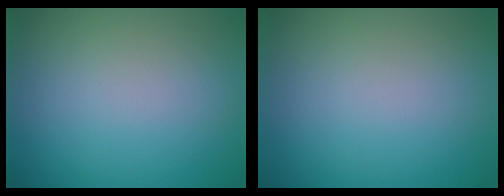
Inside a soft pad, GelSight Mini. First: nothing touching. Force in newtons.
{"total": 0.0}